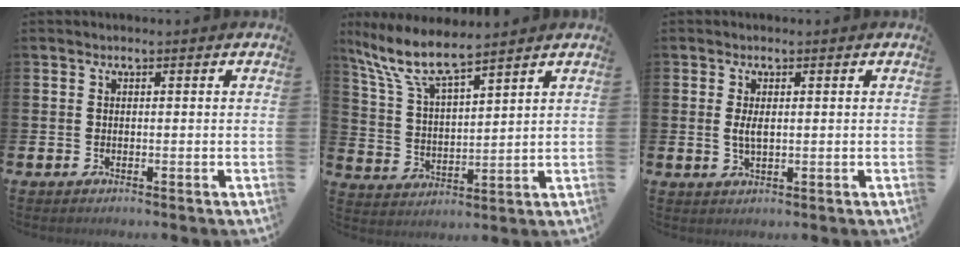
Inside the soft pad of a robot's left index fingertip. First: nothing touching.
{"total": 8.7, "force": [7.6, 1.4, 4.0], "torque": [-0.109, -0.032, 0.134]}
{"total": 2.4, "force": [0.4, 1.0, 2.2], "torque": [-0.040, 0.002, 0.006]}